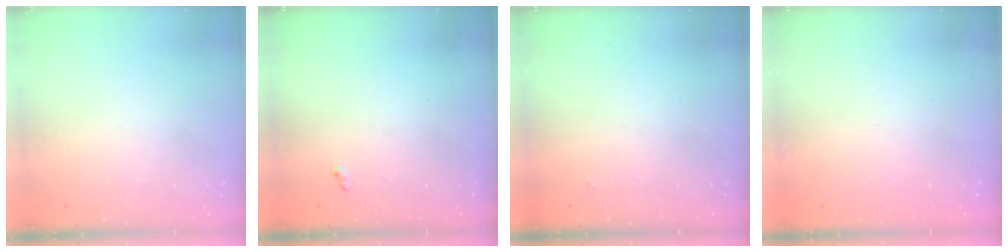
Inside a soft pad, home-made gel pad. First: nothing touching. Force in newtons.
{"total": 3.1, "press": 3.0, "slide": 0.4}
{"total": 1.1, "press": 1.0, "slide": 0.3}
{"total": 0.9, "press": 0.9, "slide": 0.1}